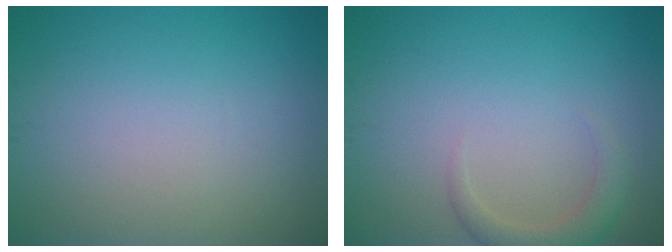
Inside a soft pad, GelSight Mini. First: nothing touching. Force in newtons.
{"total": 2.3, "press": 2.3, "slide": 0.2}